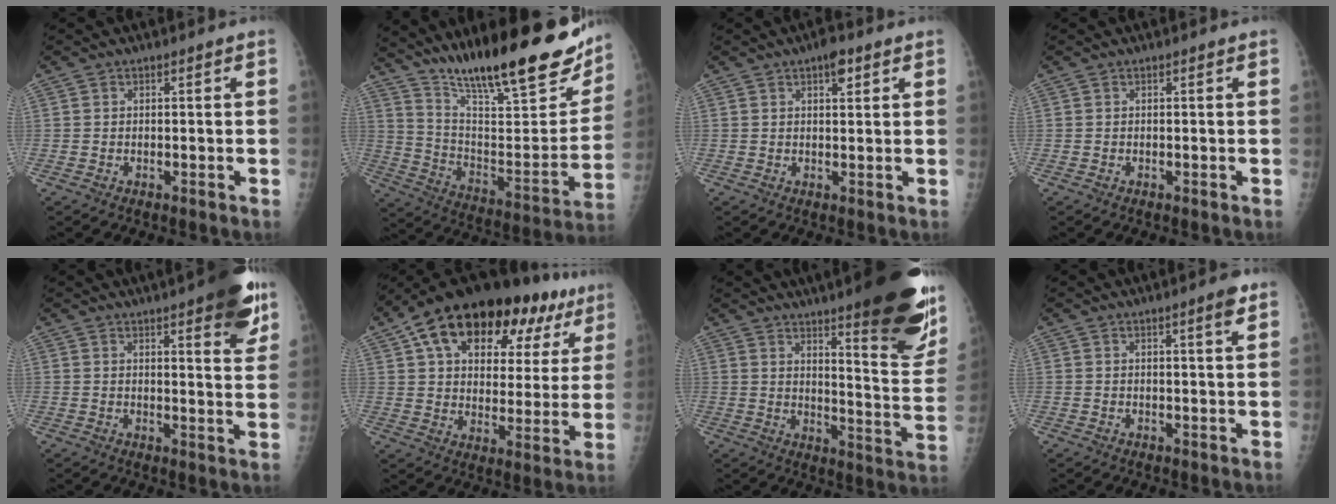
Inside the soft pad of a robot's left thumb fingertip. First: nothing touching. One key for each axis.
{"total": 28.2, "fx": 19.8, "fy": 6.7, "fz": 19.0, "tx": -0.264, "ty": -0.074, "tz": 0.311}
{"total": 3.4, "fx": 1.9, "fy": 1.4, "fz": 2.4, "tx": -0.025, "ty": -0.006, "tz": 0.025}
{"total": 0.0}
{"total": 12.4, "fx": 7.3, "fy": 3.1, "fz": 9.5, "tx": -0.092, "ty": -0.031, "tz": 0.089}
{"total": 26.6, "fx": 13.7, "fy": 14.1, "fz": 17.9, "tx": -0.239, "ty": 0.021, "tz": 0.208}
{"total": 23.7, "fx": 15.3, "fy": 4.4, "fz": 17.5, "tx": -0.207, "ty": -0.088, "tz": 0.206}
{"total": 3.0, "fx": 1.8, "fy": 0.1, "fz": 2.4, "tx": -0.033, "ty": -0.010, "tz": 0.026}